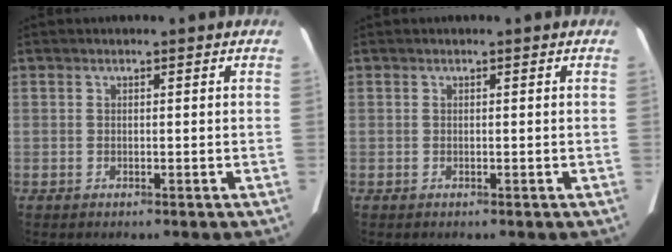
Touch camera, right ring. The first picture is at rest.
{"total": 0.0}